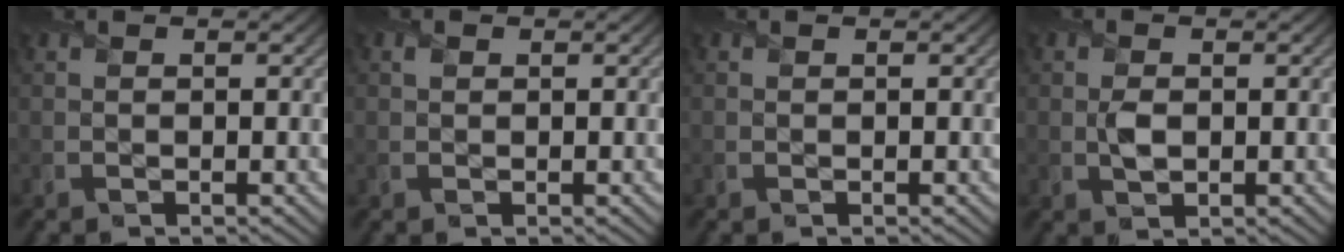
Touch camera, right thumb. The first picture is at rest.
{"total": 0.8, "force": [0.2, 0.7, 0.3], "torque": [-0.006, -0.004, 0.003]}
{"total": 0.0}
{"total": 2.1, "force": [0.0, 1.5, 1.5], "torque": [-0.034, -0.003, 0.000]}